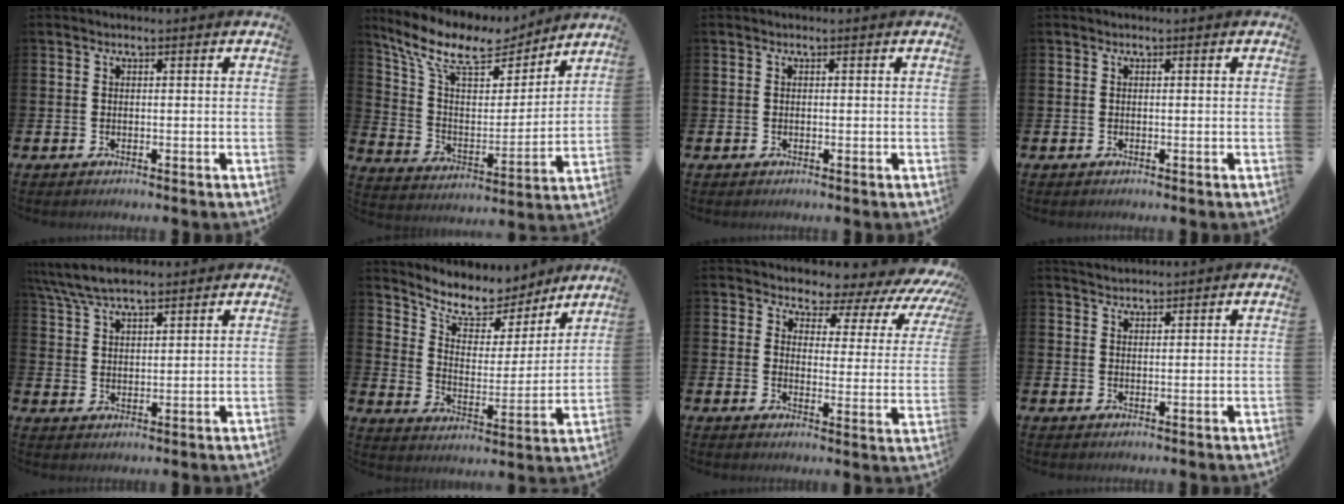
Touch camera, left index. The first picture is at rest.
{"total": 11.1, "force": [9.2, 3.9, 4.8], "torque": [-0.138, -0.051, 0.160]}
{"total": 0.0}
{"total": 0.0}
{"total": 6.8, "force": [6.3, 1.3, 2.2], "torque": [-0.064, -0.018, 0.117]}
{"total": 8.8, "force": [7.9, 3.4, 2.0], "torque": [-0.067, -0.061, 0.138]}
{"total": 4.0, "force": [3.3, 2.0, 0.8], "torque": [-0.014, -0.045, 0.042]}
{"total": 2.4, "force": [2.3, 0.4, 0.0], "torque": [0.002, -0.008, 0.043]}